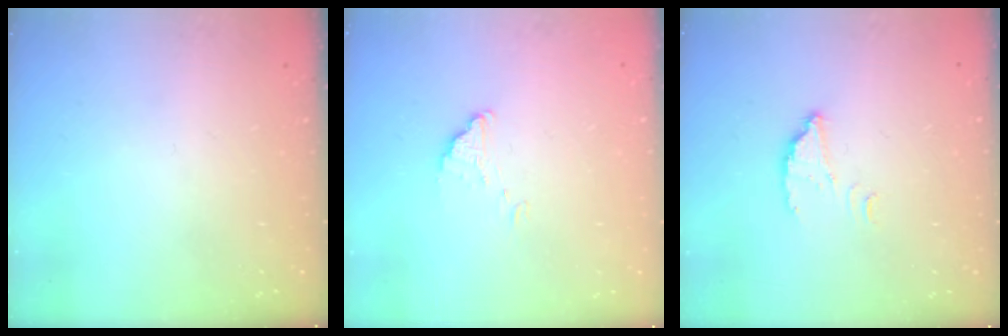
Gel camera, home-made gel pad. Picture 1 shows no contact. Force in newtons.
{"total": 1.5, "press": 1.5, "slide": 0.1}
{"total": 2.5, "press": 2.5, "slide": 0.0}